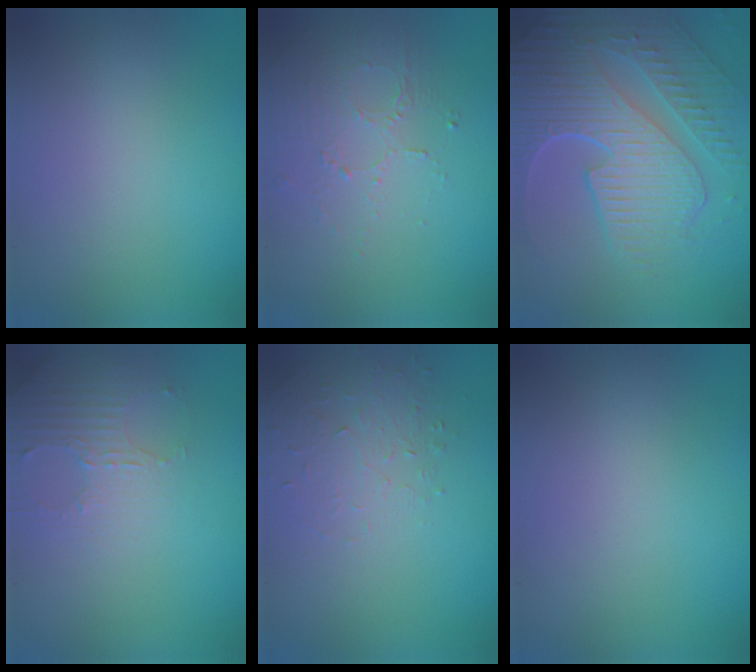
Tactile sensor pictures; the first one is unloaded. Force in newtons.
{"total": 1.7, "press": 1.2, "slide": 1.2}
{"total": 9.9, "press": 6.6, "slide": 7.4}
{"total": 3.0, "press": 2.9, "slide": 0.7}
{"total": 1.6, "press": 1.1, "slide": 1.2}
{"total": 0.0}